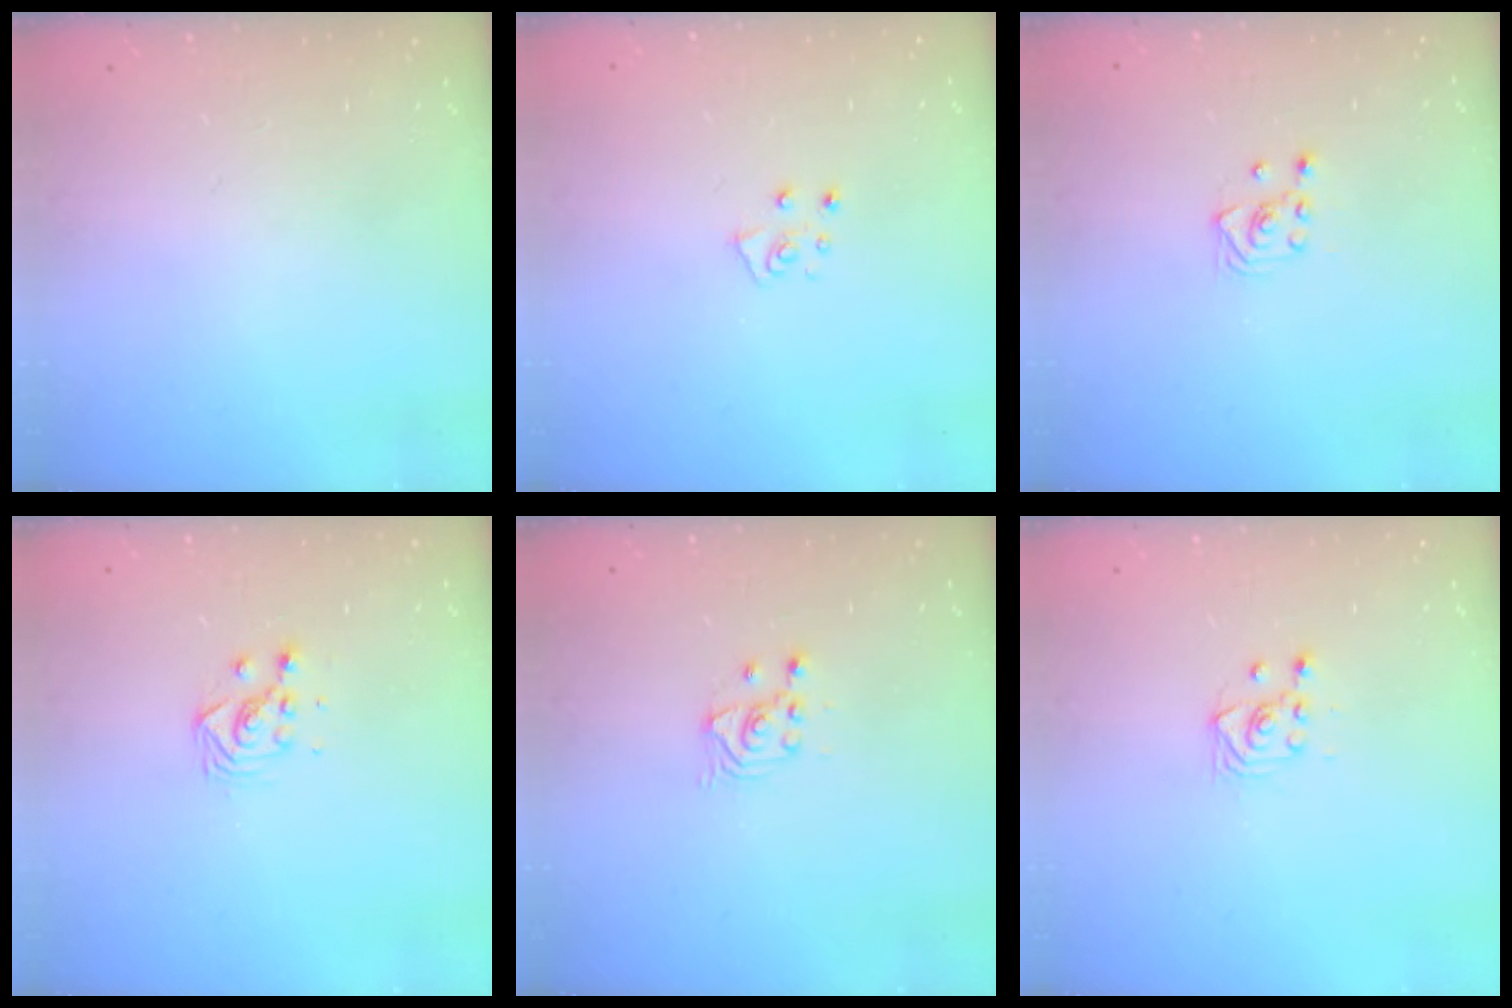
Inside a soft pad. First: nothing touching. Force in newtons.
{"total": 5.3, "press": 5.3, "slide": 0.5}
{"total": 3.0, "press": 2.6, "slide": 1.5}
{"total": 3.4, "press": 3.4, "slide": 0.2}
{"total": 2.6, "press": 2.6, "slide": 0.1}
{"total": 3.2, "press": 3.1, "slide": 0.9}